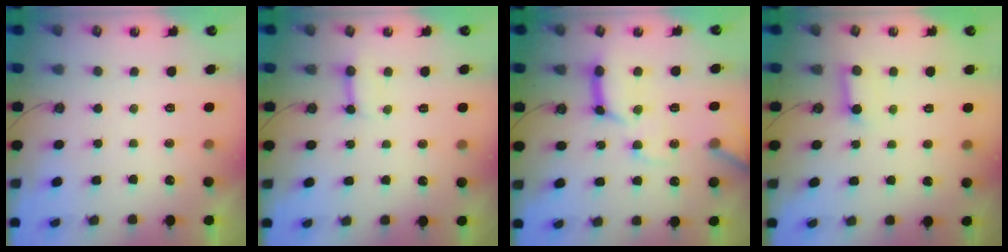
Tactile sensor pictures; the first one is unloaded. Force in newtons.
{"total": 3.6, "press": 3.6, "slide": 0.1}
{"total": 16.3, "press": 16.2, "slide": 1.8}
{"total": 5.4, "press": 5.4, "slide": 0.7}